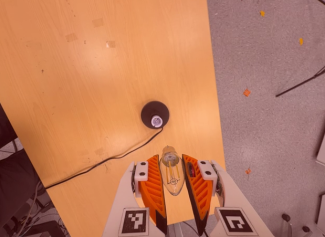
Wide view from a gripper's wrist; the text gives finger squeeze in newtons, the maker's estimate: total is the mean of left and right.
{"total": 11.3, "left": 11.8, "right": 10.9}